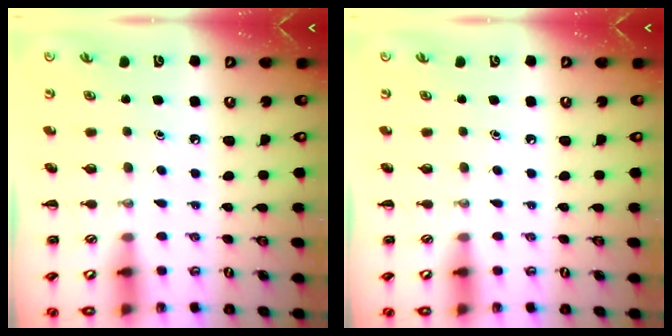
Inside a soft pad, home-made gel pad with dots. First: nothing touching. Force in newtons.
{"total": 0.0}